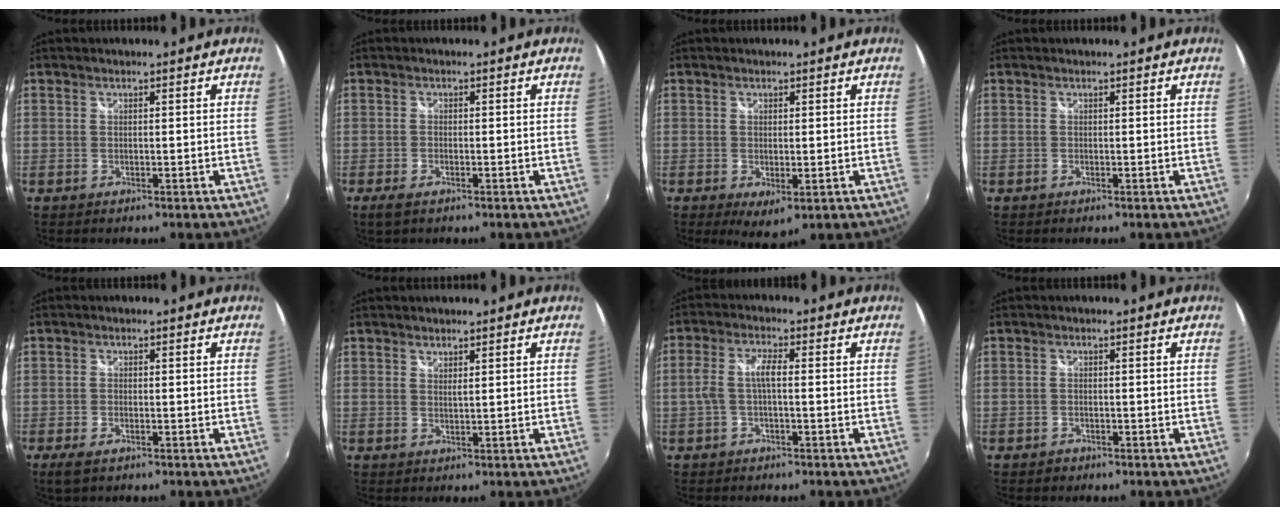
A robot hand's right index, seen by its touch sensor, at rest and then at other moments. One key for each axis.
{"total": 2.7, "fx": -1.7, "fy": 1.1, "fz": 1.7, "tx": -0.041, "ty": -0.007, "tz": -0.034}
{"total": 3.9, "fx": -0.9, "fy": 1.9, "fz": 3.3, "tx": -0.058, "ty": -0.017, "tz": -0.008}
{"total": 0.0}
{"total": 3.3, "fx": -2.0, "fy": 1.4, "fz": 2.2, "tx": -0.052, "ty": -0.009, "tz": -0.038}
{"total": 1.2, "fx": 1.1, "fy": 0.2, "fz": 0.4, "tx": -0.005, "ty": 0.000, "tz": 0.018}
{"total": 4.2, "fx": -0.8, "fy": 0.9, "fz": 4.1, "tx": -0.087, "ty": 0.007, "tz": -0.012}
{"total": 1.4, "fx": -1.0, "fy": 1.0, "fz": 0.3, "tx": -0.008, "ty": -0.001, "tz": -0.015}